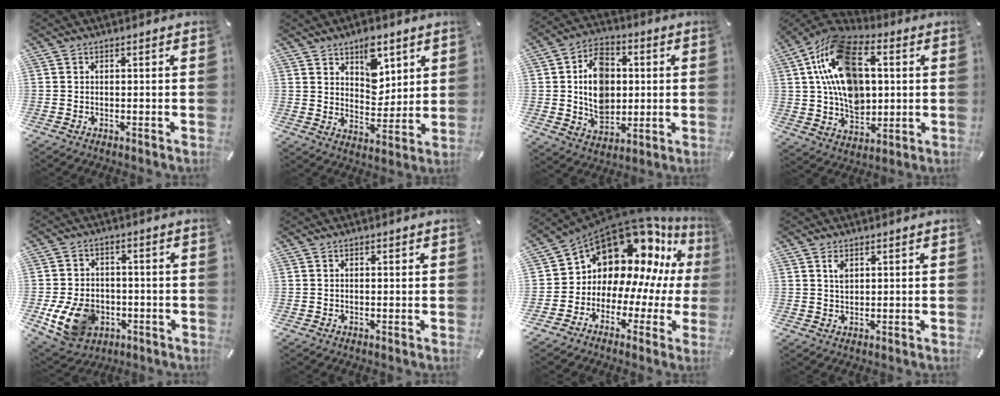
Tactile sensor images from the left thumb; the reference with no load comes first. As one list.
[{"total": 9.6, "force": [5.9, 6.2, 4.3], "torque": [-0.043, -0.036, 0.101]}, {"total": 13.3, "force": [0.9, 10.5, 8.2], "torque": [-0.149, 0.011, 0.017]}, {"total": 19.3, "force": [4.3, 13.7, 13.0], "torque": [-0.259, -0.003, 0.077]}, {"total": 12.2, "force": [-3.7, 9.3, 7.0], "torque": [-0.146, 0.012, -0.063]}, {"total": 0.7, "force": [0.1, 0.5, 0.6], "torque": [-0.012, 0.003, 0.000]}, {"total": 15.2, "force": [8.5, 10.8, 6.6], "torque": [-0.118, -0.104, 0.159]}, {"total": 2.6, "force": [1.2, 1.7, 1.6], "torque": [-0.029, -0.001, 0.019]}]